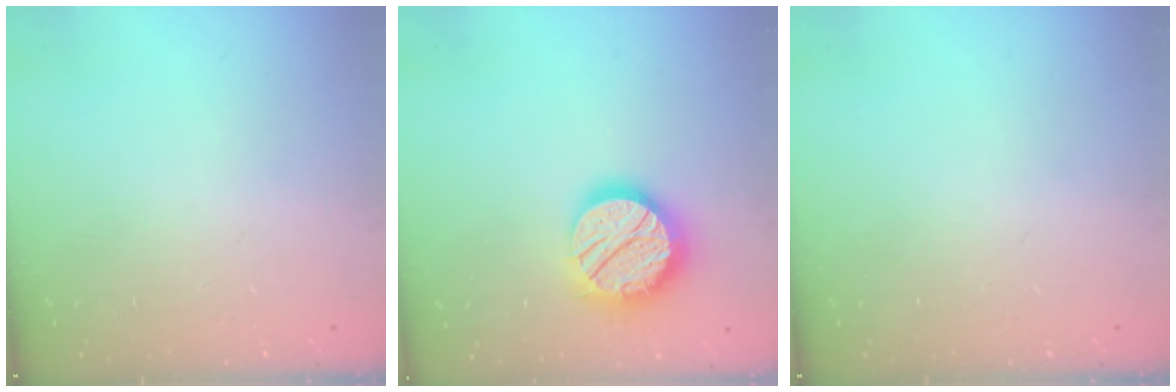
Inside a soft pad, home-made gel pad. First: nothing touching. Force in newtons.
{"total": 17.9, "press": 17.9, "slide": 1.1}
{"total": 0.0}